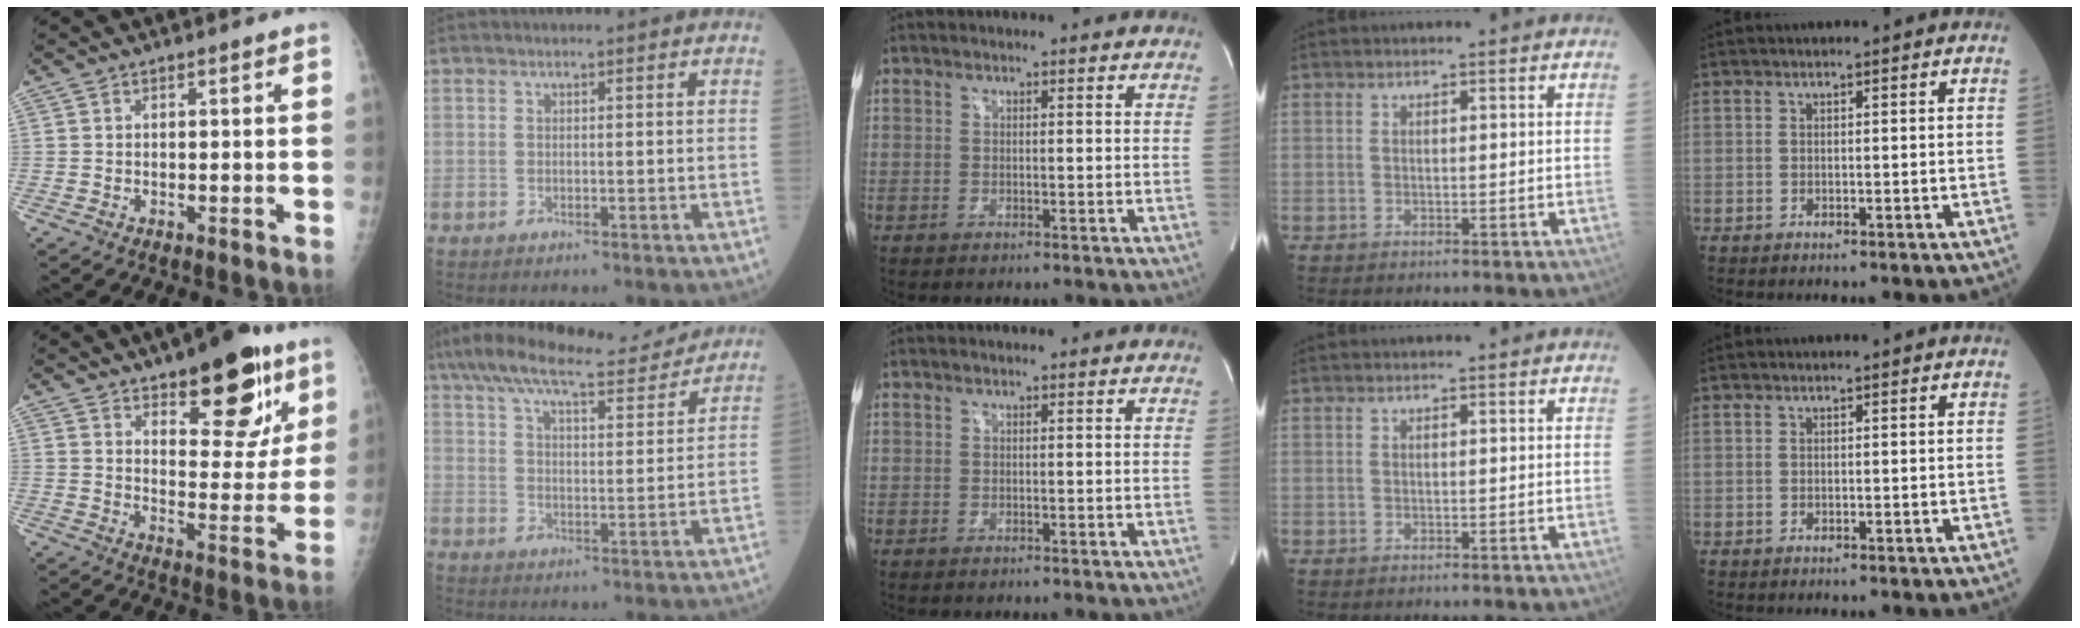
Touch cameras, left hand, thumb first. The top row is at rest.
{"thumb": {"total": 17.1, "force": [10.2, 7.2, 11.6], "torque": [-0.103, -0.057, 0.147]}, "index": {"total": 15.8, "force": [14.0, 2.1, 6.9], "torque": [-0.125, 0.018, 0.214]}}